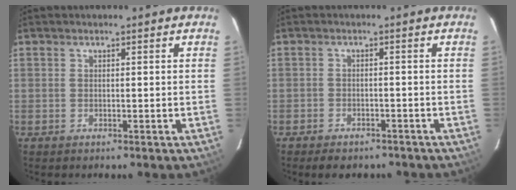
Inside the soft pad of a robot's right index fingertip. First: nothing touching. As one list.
[{"total": 6.5, "force": [-5.2, 2.9, 2.5], "torque": [-0.057, -0.003, -0.069]}]